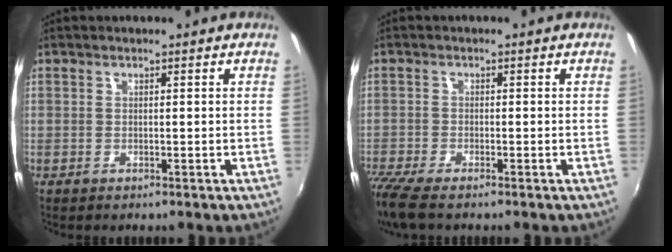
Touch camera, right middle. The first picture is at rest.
{"total": 6.4, "force": [-5.2, 1.3, 3.6], "torque": [-0.096, -0.032, -0.101]}